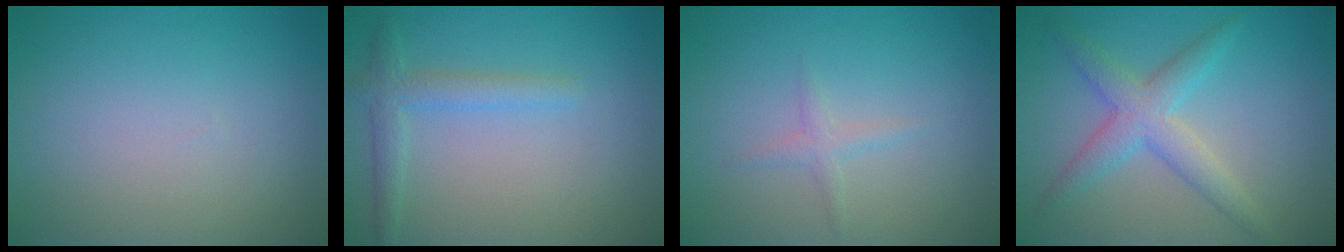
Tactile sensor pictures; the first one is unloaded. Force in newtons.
{"total": 2.4, "press": 2.4, "slide": 0.0}
{"total": 1.1, "press": 1.1, "slide": 0.0}
{"total": 3.9, "press": 3.9, "slide": 0.1}